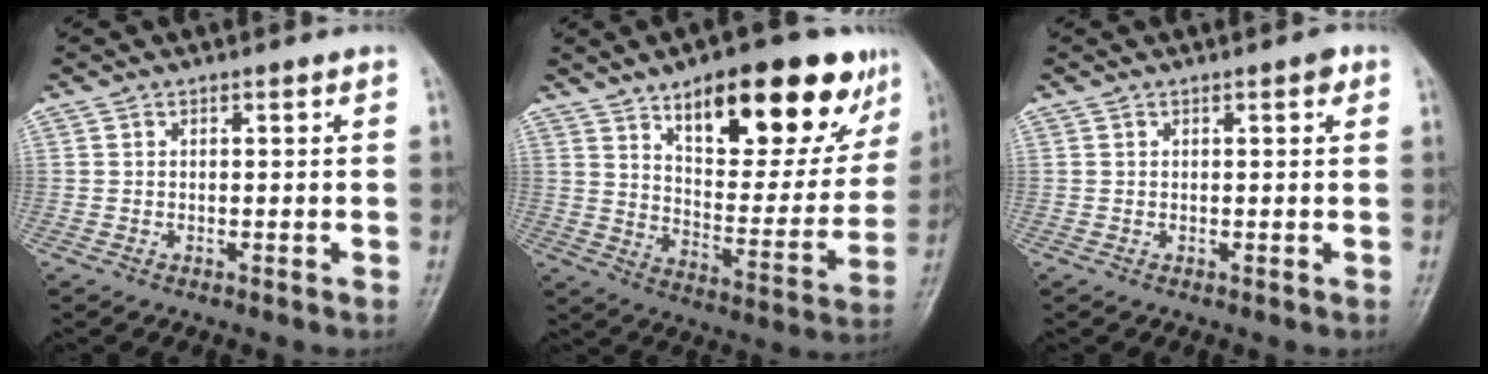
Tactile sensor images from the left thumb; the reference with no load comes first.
{"total": 25.1, "force": [14.6, 9.9, 17.9], "torque": [-0.199, -0.043, 0.219]}
{"total": 1.4, "force": [0.7, 0.5, 1.1], "torque": [-0.015, 0.000, 0.007]}